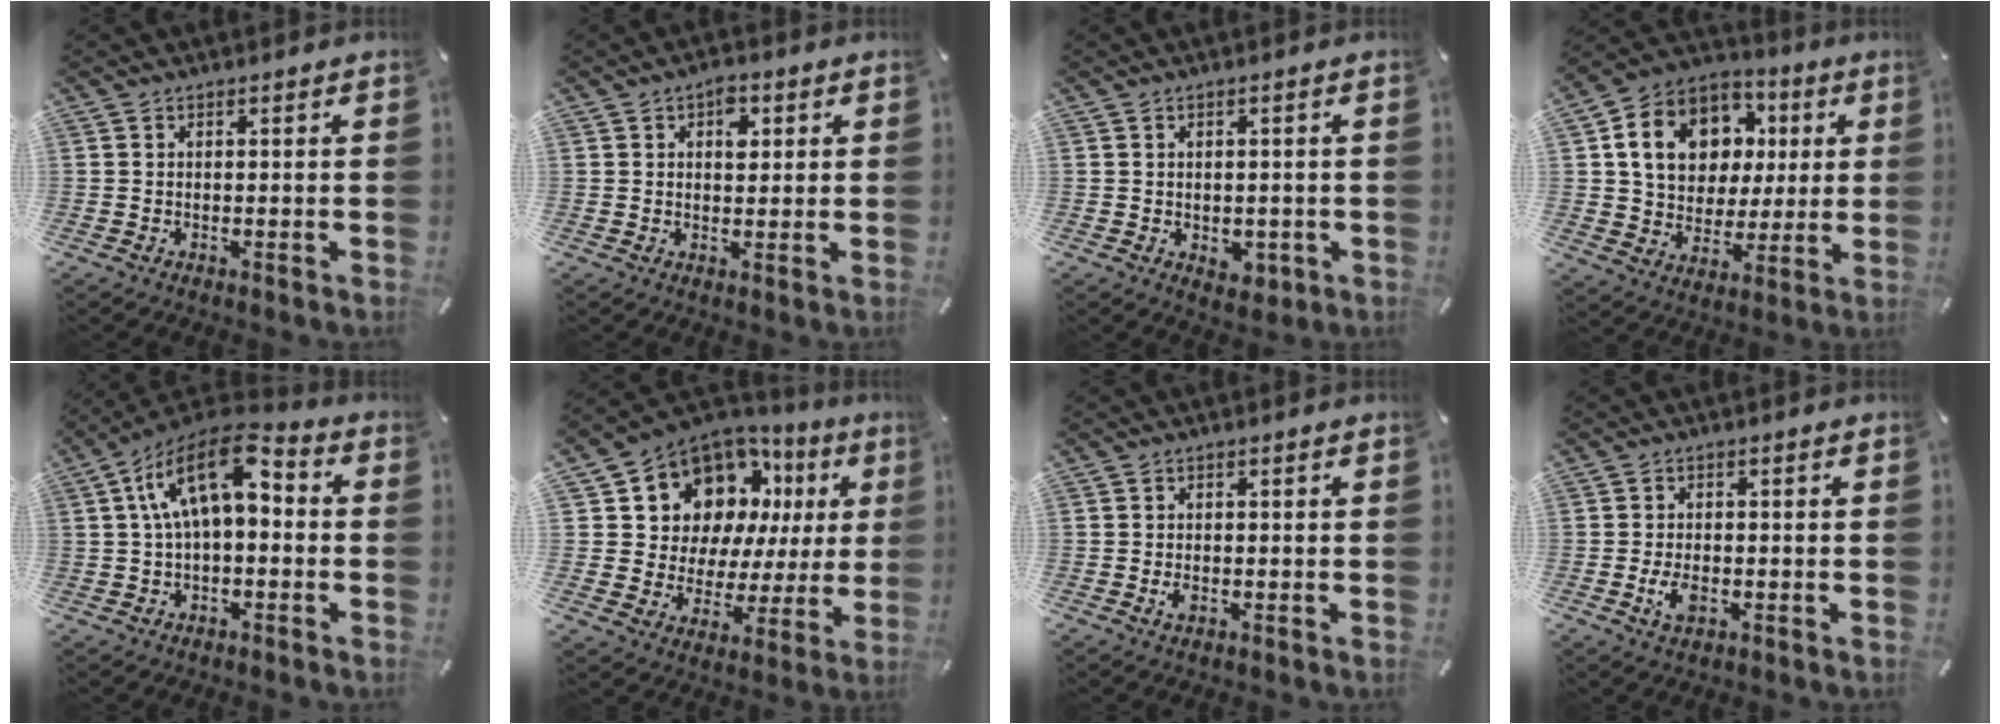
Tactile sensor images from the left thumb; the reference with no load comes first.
{"total": 3.8, "force": [1.5, 2.6, 2.4], "torque": [-0.013, -0.009, 0.016]}
{"total": 3.2, "force": [-1.0, 2.5, 1.8], "torque": [-0.019, 0.002, -0.015]}
{"total": 14.7, "force": [3.2, 12.7, 6.6], "torque": [-0.122, -0.002, 0.063]}
{"total": 14.7, "force": [3.6, 7.9, 11.9], "torque": [-0.231, -0.009, 0.062]}
{"total": 12.3, "force": [7.6, 9.1, 3.2], "torque": [-0.066, -0.076, 0.144]}
{"total": 1.4, "force": [-0.5, 0.9, 0.9], "torque": [-0.024, -0.002, -0.011]}
{"total": 3.8, "force": [-1.2, 2.3, 2.7], "torque": [-0.067, -0.001, -0.023]}